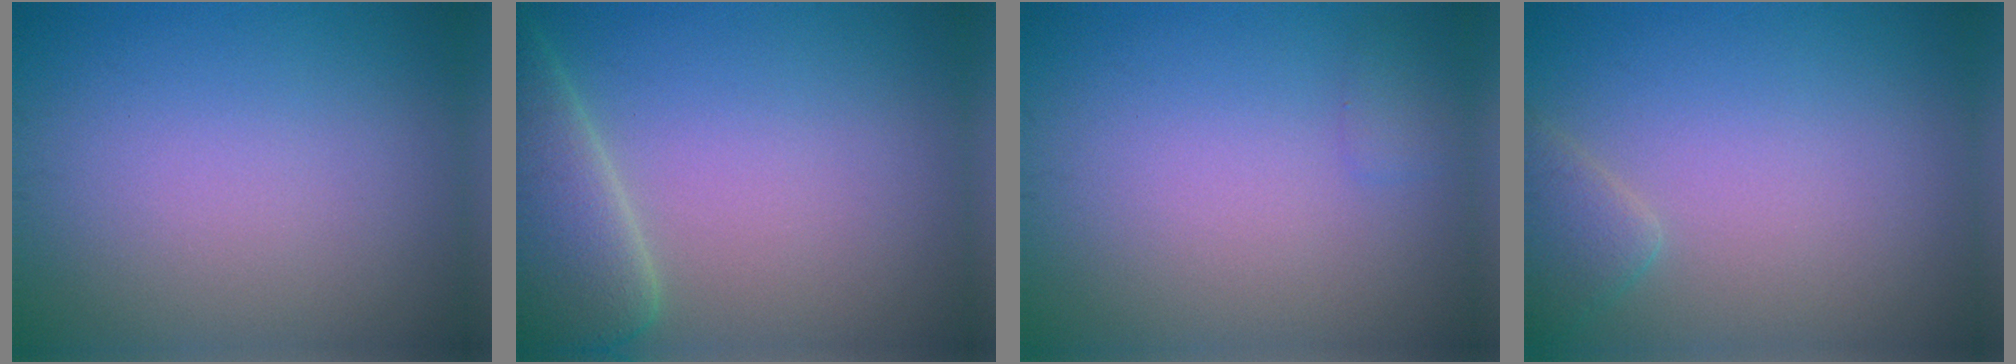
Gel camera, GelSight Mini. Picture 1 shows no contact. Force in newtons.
{"total": 5.6, "press": 5.6, "slide": 0.5}
{"total": 0.7, "press": 0.7, "slide": 0.0}
{"total": 1.9, "press": 1.9, "slide": 0.1}